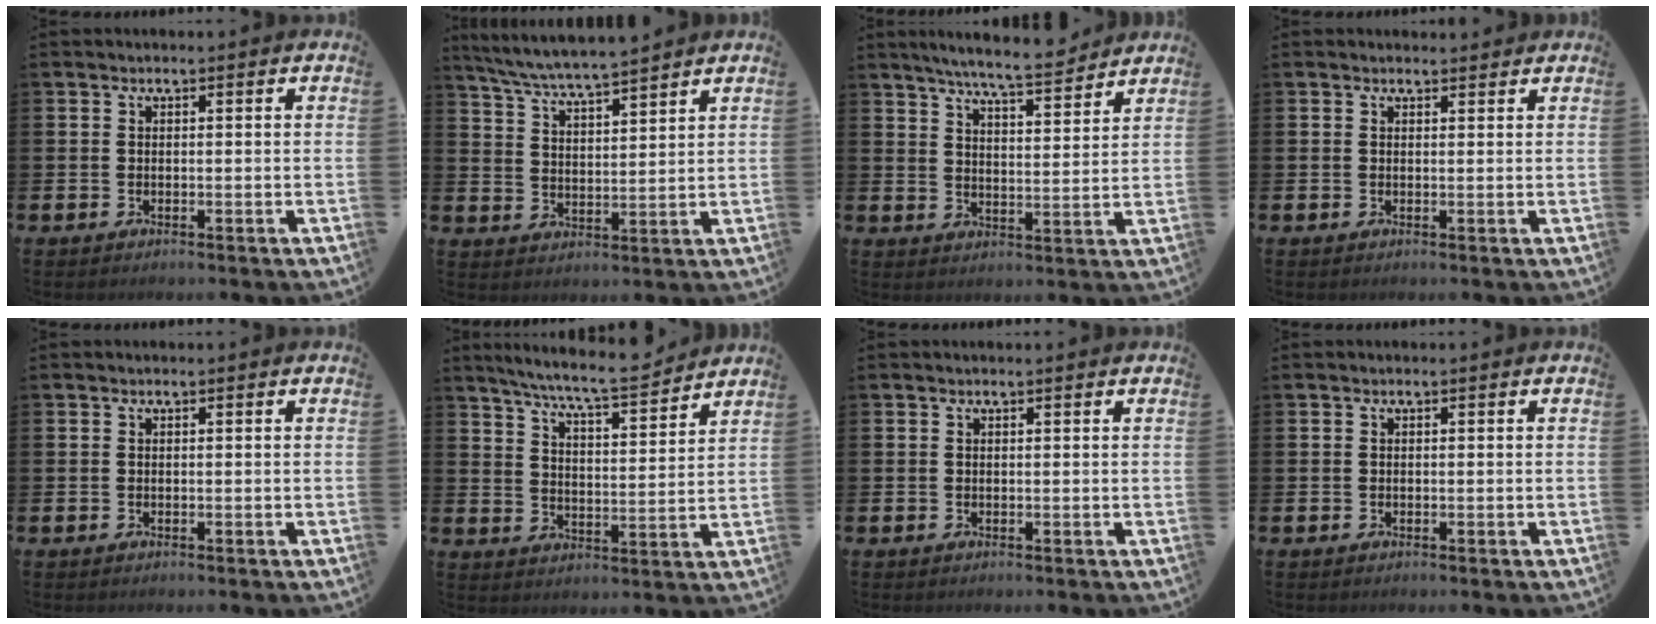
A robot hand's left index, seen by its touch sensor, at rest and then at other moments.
{"total": 6.0, "force": [5.9, -0.1, 1.4], "torque": [-0.052, -0.034, 0.104]}
{"total": 7.1, "force": [6.8, 0.1, 2.2], "torque": [-0.052, -0.039, 0.118]}
{"total": 0.9, "force": [0.8, 0.2, 0.2], "torque": [0.005, -0.001, 0.014]}
{"total": 0.0}
{"total": 7.8, "force": [7.3, 0.2, 2.7], "torque": [-0.073, -0.047, 0.128]}
{"total": 0.0}
{"total": 0.0}